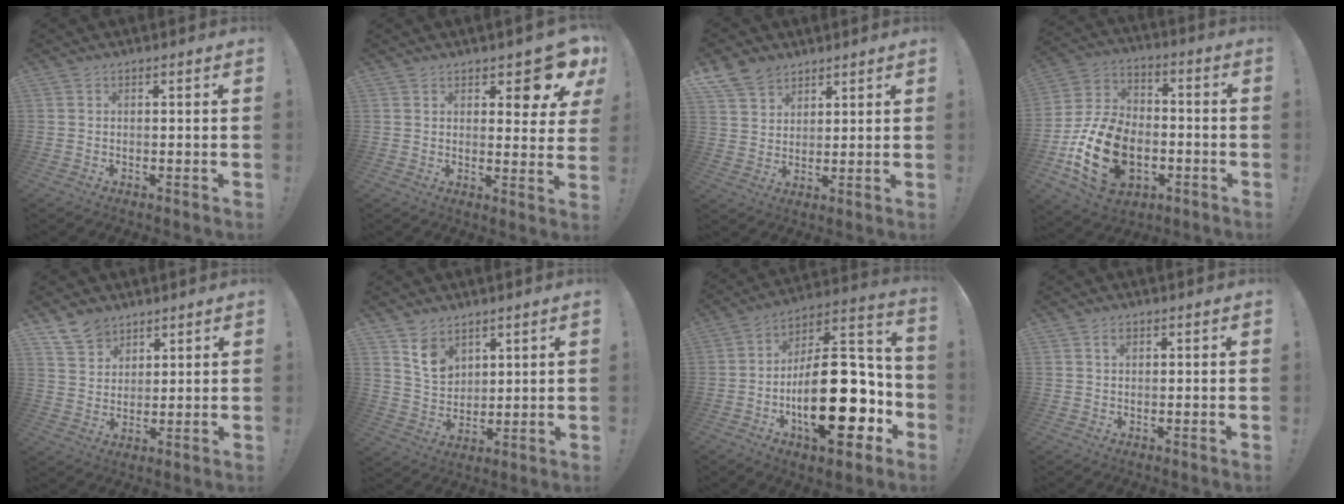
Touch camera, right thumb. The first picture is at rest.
{"total": 8.7, "force": [6.0, 3.1, 5.5], "torque": [-0.054, -0.047, 0.103]}
{"total": 8.5, "force": [6.2, 5.4, 2.0], "torque": [-0.039, -0.040, 0.125]}
{"total": 21.6, "force": [-6.9, 14.6, 14.3], "torque": [-0.257, 0.040, -0.105]}
{"total": 7.9, "force": [6.0, 5.0, 1.5], "torque": [-0.031, -0.035, 0.118]}
{"total": 9.1, "force": [5.8, 6.3, 3.2], "torque": [-0.045, -0.035, 0.112]}
{"total": 29.8, "force": [-6.7, 13.4, 25.8], "torque": [-0.422, 0.051, -0.094]}
{"total": 1.3, "force": [0.9, 0.6, 0.8], "torque": [-0.001, -0.003, 0.012]}